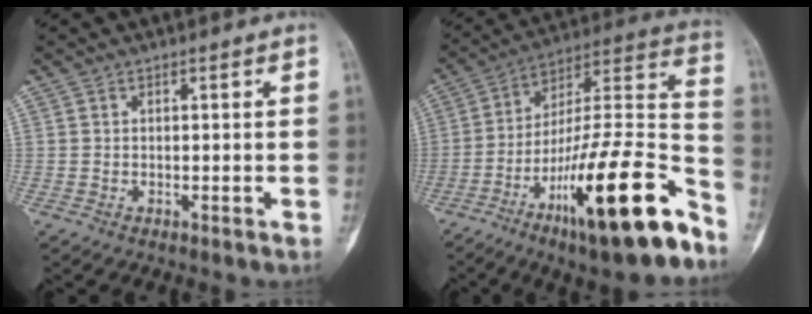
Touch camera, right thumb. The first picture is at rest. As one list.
[{"total": 27.4, "force": [-15.0, 5.7, 22.2], "torque": [-0.305, 0.074, -0.242]}]